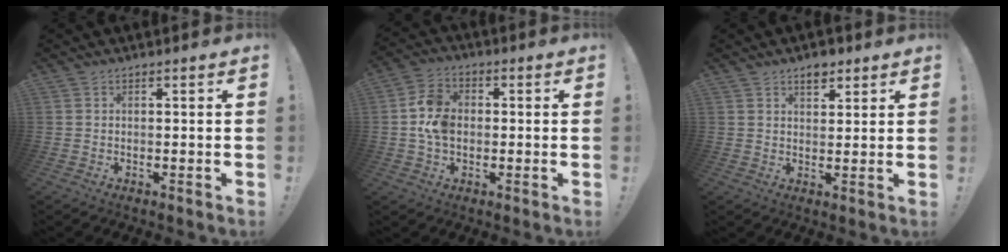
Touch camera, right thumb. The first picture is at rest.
{"total": 9.2, "force": [-0.4, 6.7, 6.2], "torque": [-0.113, 0.015, -0.005]}
{"total": 4.4, "force": [3.0, 2.6, 1.9], "torque": [-0.015, -0.014, 0.051]}